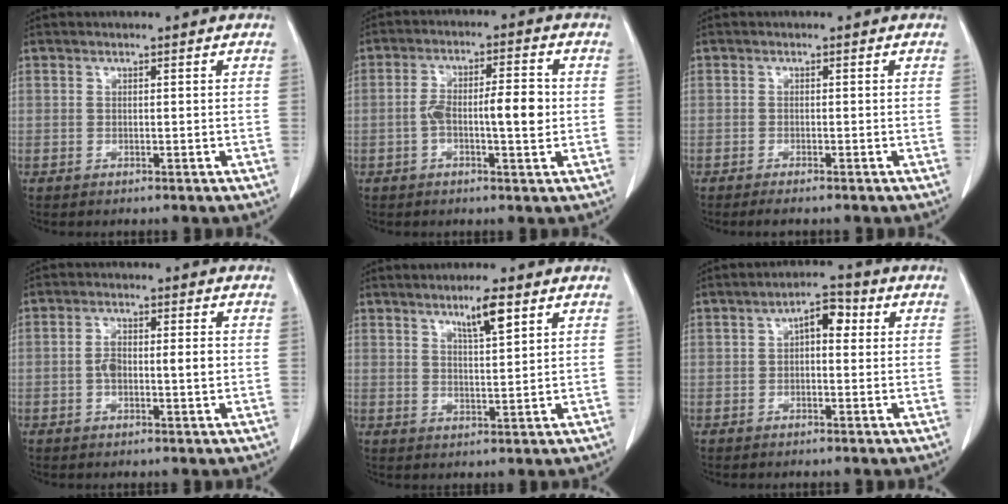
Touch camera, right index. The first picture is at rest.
{"total": 7.7, "force": [-0.7, 1.9, 7.5], "torque": [-0.135, 0.015, -0.013]}
{"total": 1.9, "force": [-1.6, 0.1, 1.0], "torque": [-0.014, -0.004, -0.022]}
{"total": 5.1, "force": [-0.3, 1.7, 4.8], "torque": [-0.091, 0.010, -0.005]}
{"total": 4.7, "force": [2.9, 0.3, 3.8], "torque": [-0.063, -0.003, 0.050]}
{"total": 4.6, "force": [0.9, 2.2, 4.0], "torque": [-0.059, 0.024, 0.009]}